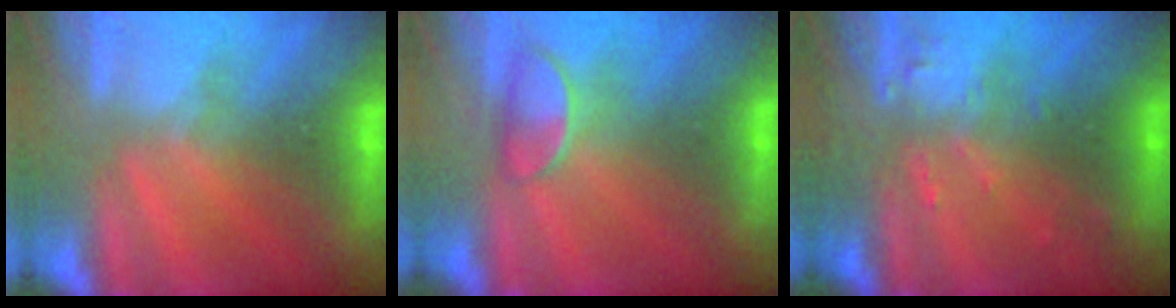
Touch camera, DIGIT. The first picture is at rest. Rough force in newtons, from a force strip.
{"total": 2.5}
{"total": 3.2}